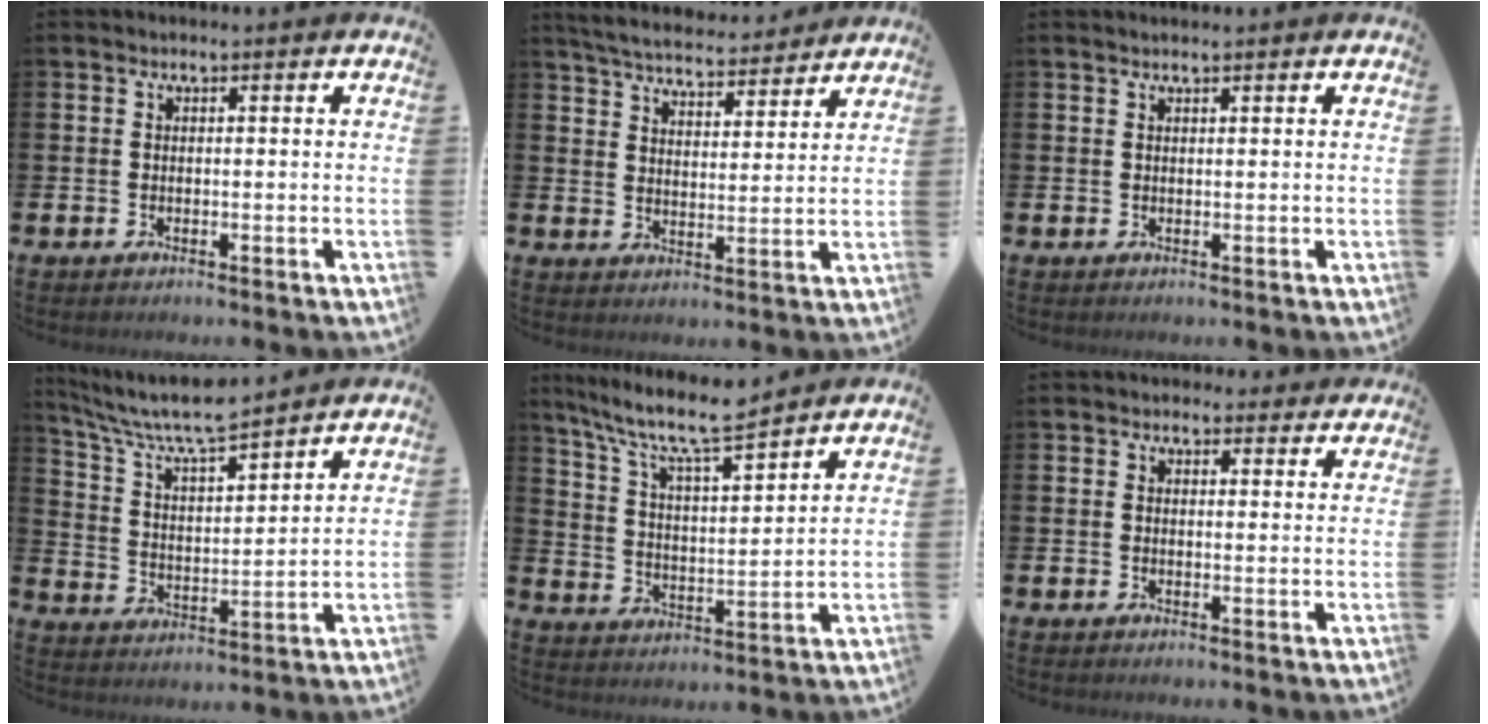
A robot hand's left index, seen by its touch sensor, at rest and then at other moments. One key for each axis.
{"total": 5.8, "fx": 5.6, "fy": 0.8, "fz": 0.9, "tx": -0.042, "ty": -0.033, "tz": 0.099}
{"total": 0.6, "fx": 0.5, "fy": -0.1, "fz": 0.2, "tx": -0.003, "ty": 0.000, "tz": 0.009}
{"total": 7.8, "fx": 7.2, "fy": 0.7, "fz": 3.0, "tx": -0.091, "ty": -0.043, "tz": 0.125}
{"total": 9.0, "fx": 8.1, "fy": 0.7, "fz": 3.9, "tx": -0.111, "ty": -0.048, "tz": 0.140}
{"total": 2.1, "fx": 1.8, "fy": 1.0, "fz": 0.0, "tx": 0.016, "ty": -0.005, "tz": 0.030}